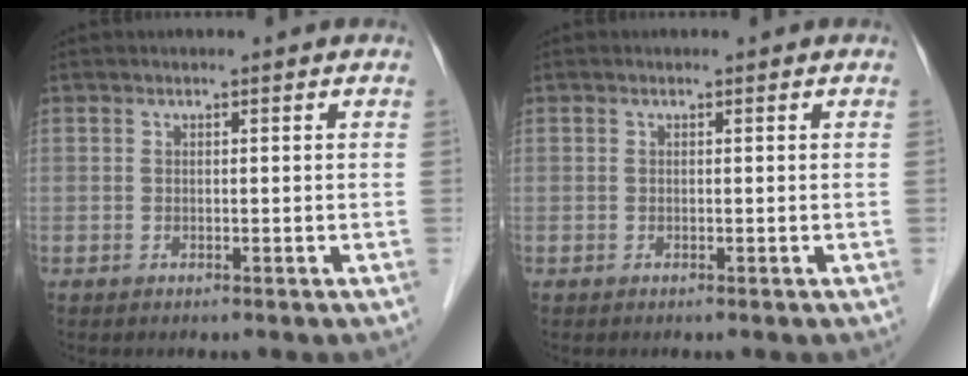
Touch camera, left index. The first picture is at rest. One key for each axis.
{"total": 0.0}